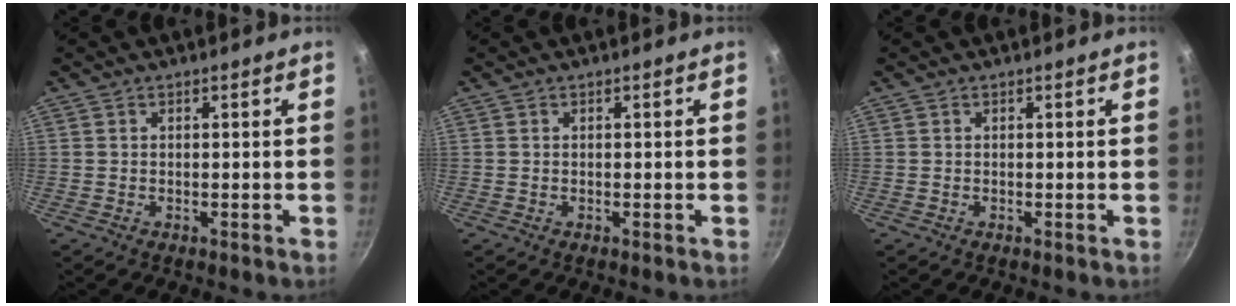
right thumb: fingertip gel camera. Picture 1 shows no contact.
{"total": 0.0}
{"total": 0.0}